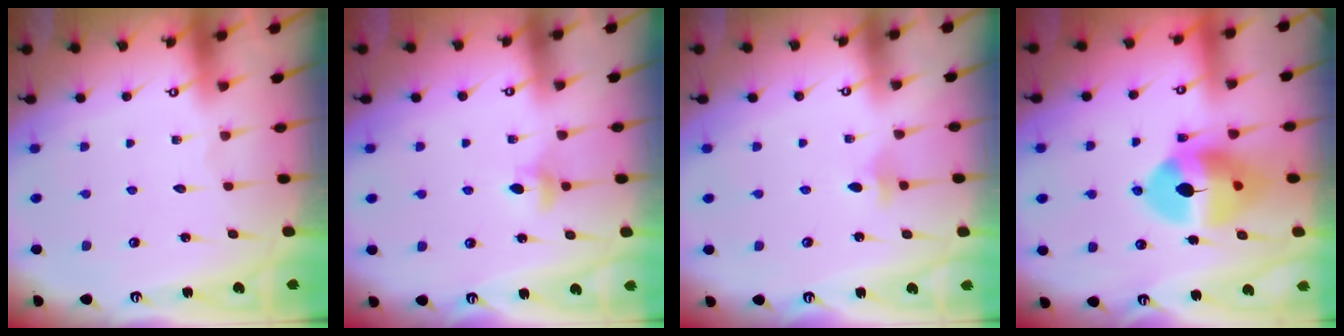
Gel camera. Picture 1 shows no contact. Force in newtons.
{"total": 4.0, "press": 3.9, "slide": 0.7}
{"total": 4.0, "press": 3.8, "slide": 1.1}
{"total": 12.7, "press": 12.6, "slide": 1.7}